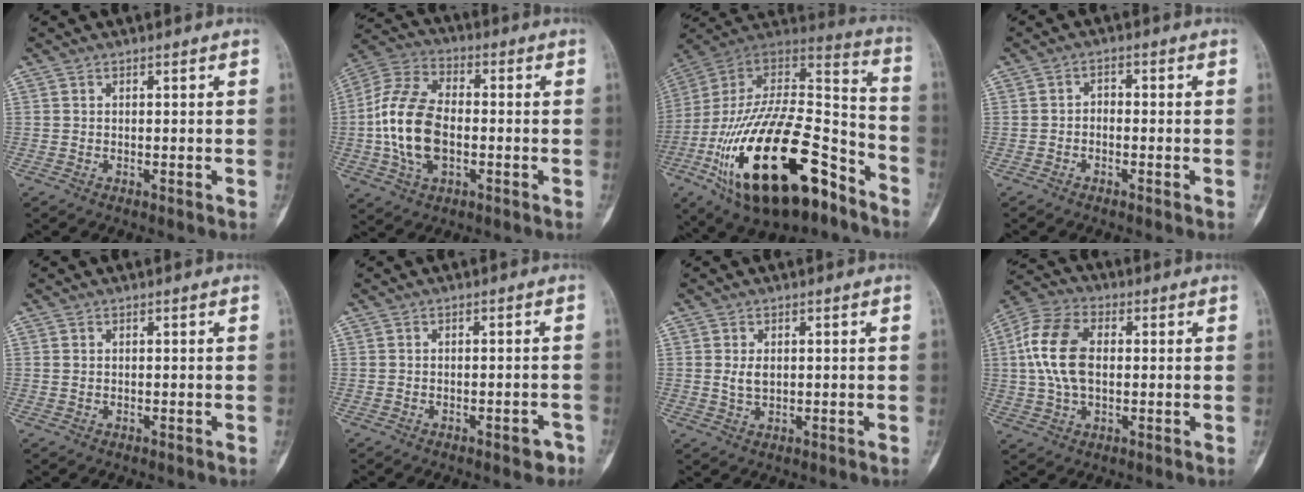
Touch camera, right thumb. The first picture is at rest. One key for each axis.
{"total": 15.0, "fx": -1.9, "fy": 8.9, "fz": 11.9, "tx": -0.238, "ty": 0.023, "tz": -0.038}
{"total": 34.2, "fx": -16.3, "fy": 15.3, "fz": 25.9, "tx": -0.484, "ty": 0.053, "tz": -0.266}
{"total": 1.7, "fx": -0.7, "fy": 1.2, "fz": 0.9, "tx": -0.005, "ty": 0.015, "tz": -0.019}
{"total": 0.6, "fx": 0.2, "fy": 0.4, "fz": 0.3, "tx": -0.003, "ty": 0.001, "tz": 0.005}
{"total": 2.6, "fx": -1.6, "fy": 1.2, "fz": 1.7, "tx": -0.007, "ty": 0.013, "tz": -0.019}
{"total": 2.8, "fx": 0.4, "fy": 1.8, "fz": 2.0, "tx": -0.034, "ty": -0.005, "tz": 0.012}
{"total": 12.6, "fx": 1.3, "fy": 7.8, "fz": 9.9, "tx": -0.197, "ty": 0.021, "tz": 0.020}